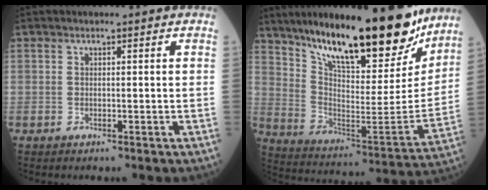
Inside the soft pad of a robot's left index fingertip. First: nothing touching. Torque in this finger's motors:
{"motor_torque": [0.50, -0.39, 1.05, 0.21]}